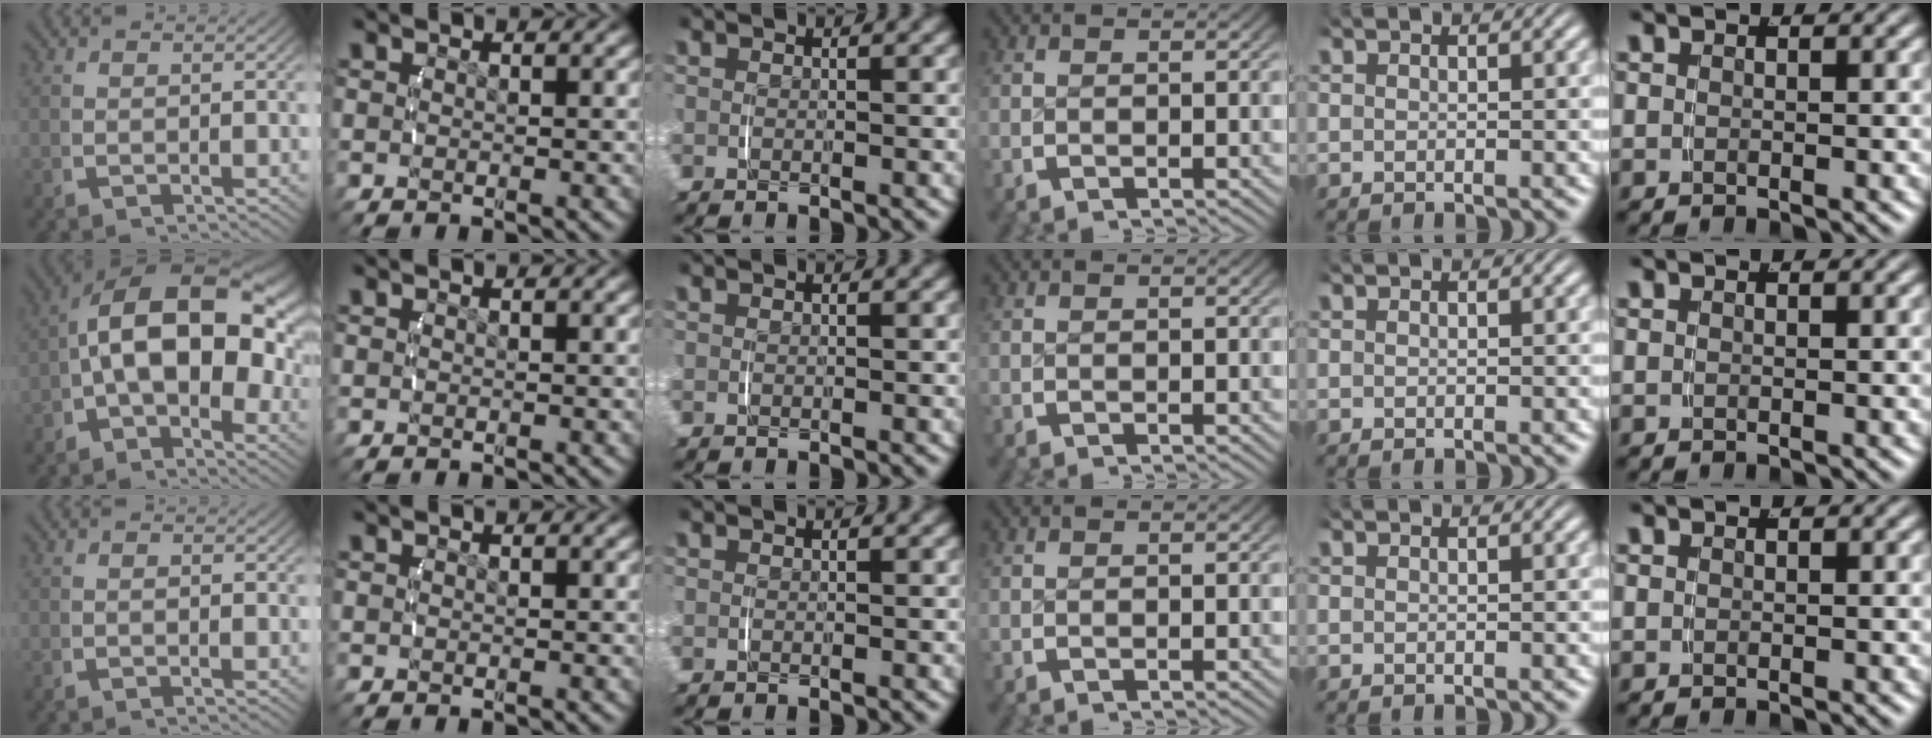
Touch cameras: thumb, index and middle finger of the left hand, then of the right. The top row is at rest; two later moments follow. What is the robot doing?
{"motion": "lift_and_place", "object": "camera"}